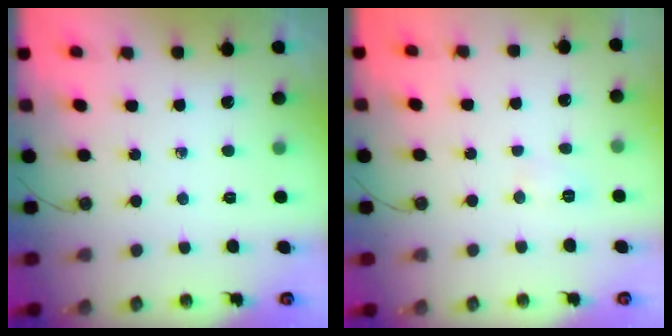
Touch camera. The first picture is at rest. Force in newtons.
{"total": 3.8, "press": 3.7, "slide": 0.9}